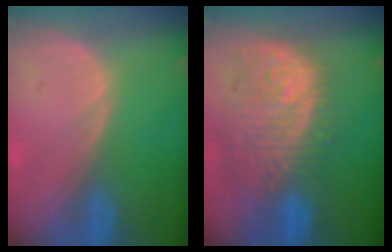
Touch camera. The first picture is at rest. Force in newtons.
{"total": 12.2, "press": 10.9, "slide": 5.6}